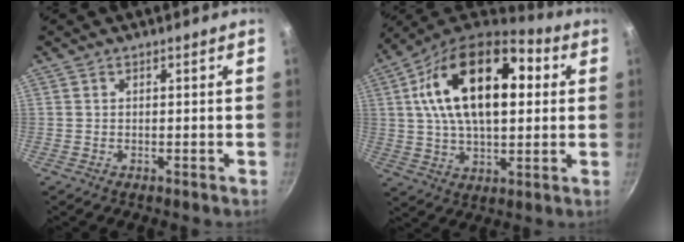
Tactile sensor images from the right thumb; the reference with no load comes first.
{"total": 23.9, "force": [5.0, 12.8, 19.5], "torque": [-0.322, 0.018, 0.074]}